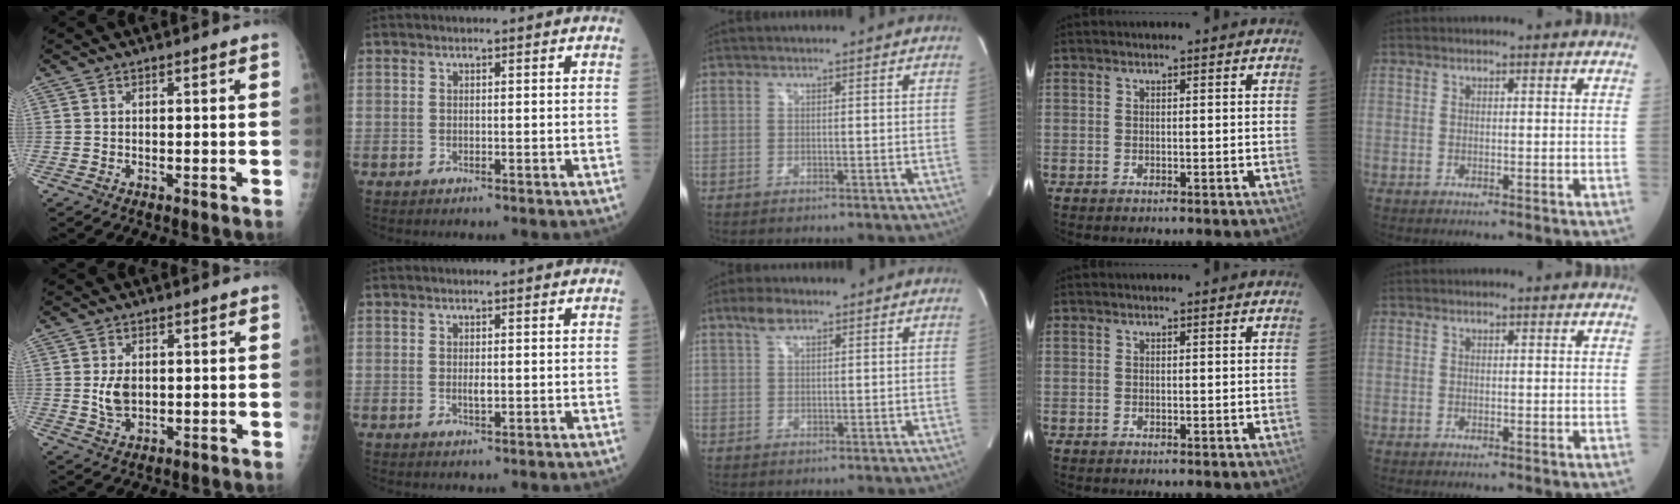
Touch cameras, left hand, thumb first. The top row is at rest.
{"thumb": {"total": 4.4, "force": [0.4, 2.9, 3.3], "torque": [-0.056, -0.006, 0.013]}, "index": {"total": 1.2, "force": [0.2, 0.3, 1.1], "torque": [-0.023, -0.001, 0.004]}, "middle": {"total": 3.0, "force": [2.0, 1.1, 1.9], "torque": [-0.045, 0.011, 0.041]}}